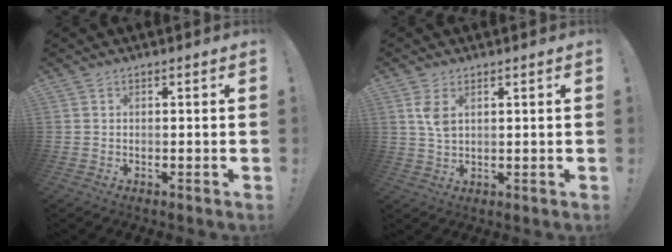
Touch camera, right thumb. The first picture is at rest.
{"total": 4.6, "force": [1.7, 2.4, 3.6], "torque": [-0.069, -0.004, 0.028]}